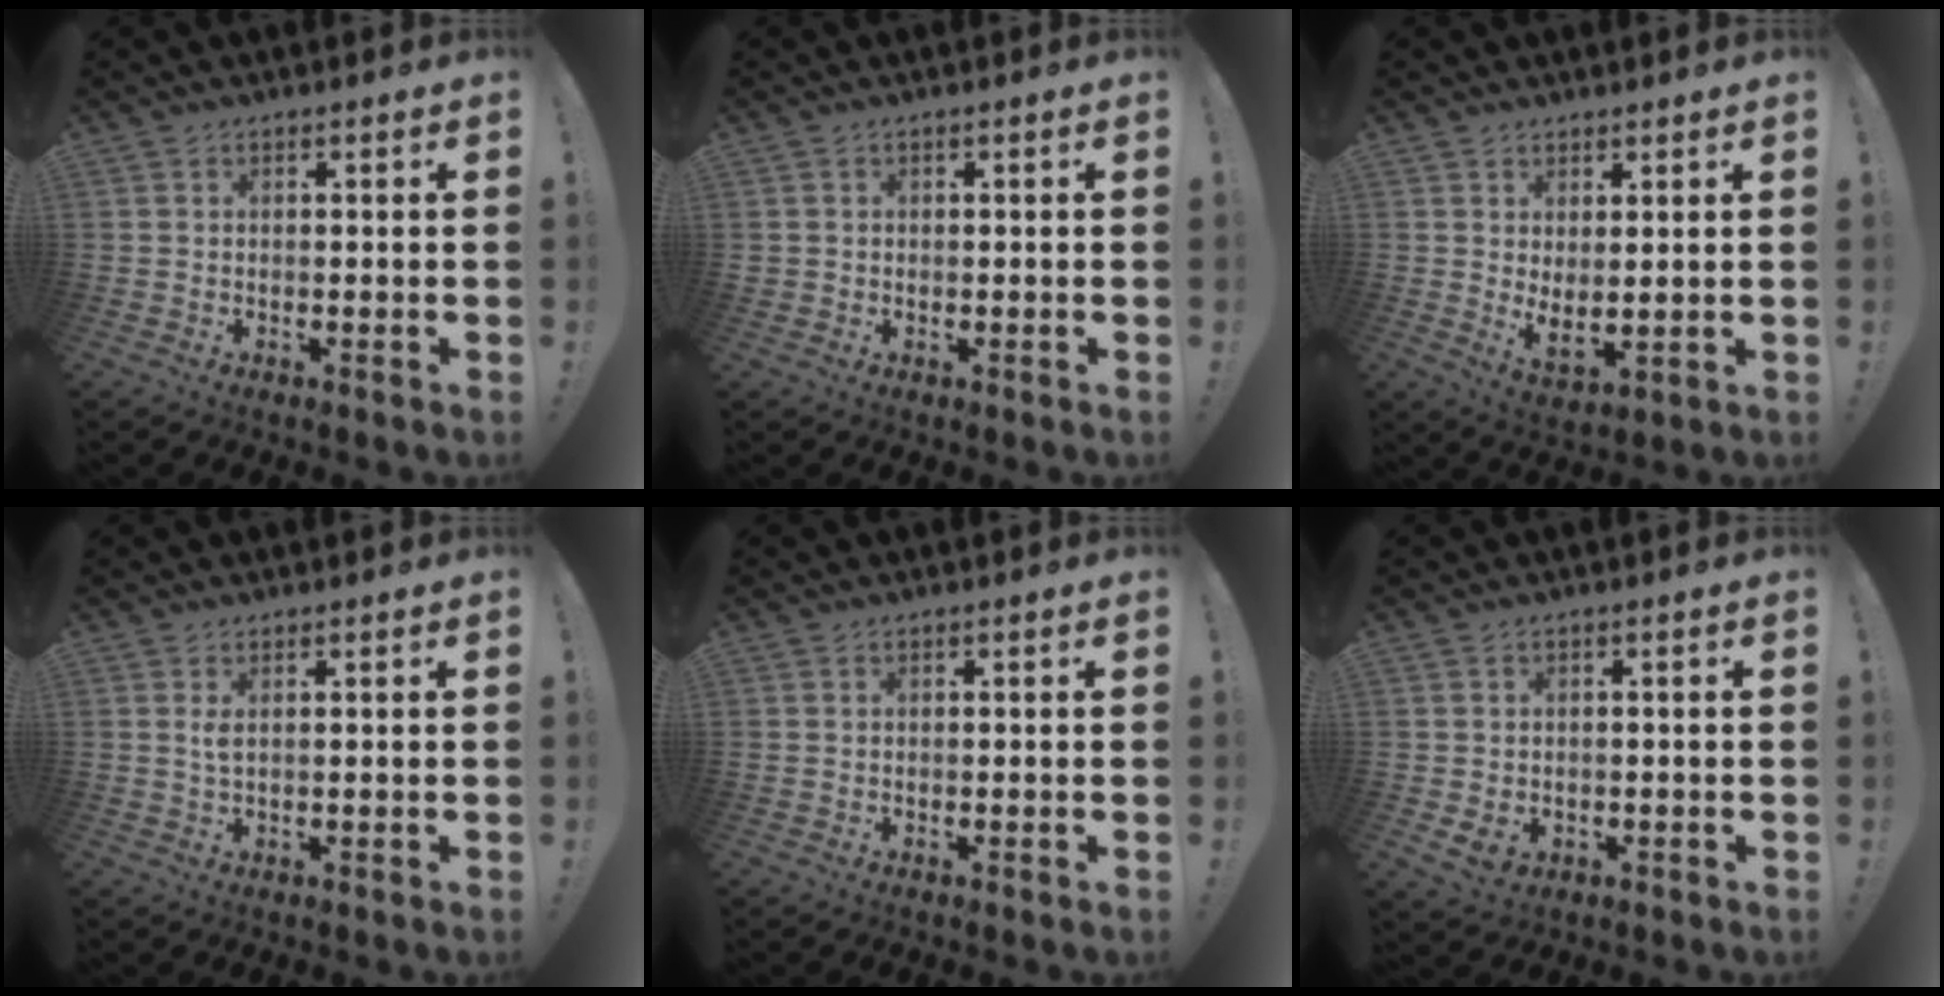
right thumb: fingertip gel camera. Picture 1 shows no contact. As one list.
[{"total": 1.1, "force": [0.0, 1.0, 0.1], "torque": [-0.007, 0.006, 0.002]}, {"total": 4.5, "force": [3.3, 1.3, 2.7], "torque": [-0.032, -0.026, 0.059]}, {"total": 1.9, "force": [0.5, 0.5, 1.8], "torque": [-0.034, 0.001, 0.007]}, {"total": 0.0}, {"total": 3.7, "force": [0.0, 2.8, 2.4], "torque": [-0.043, -0.005, 0.000]}]